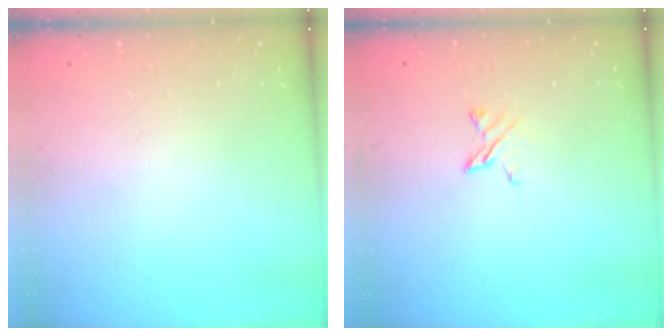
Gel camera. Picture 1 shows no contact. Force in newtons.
{"total": 4.1, "press": 4.1, "slide": 0.4}